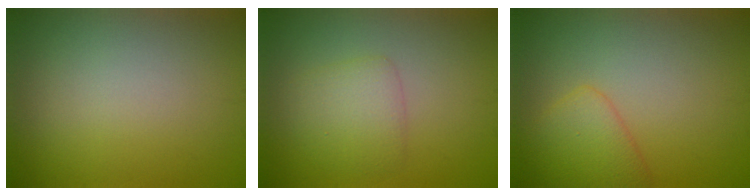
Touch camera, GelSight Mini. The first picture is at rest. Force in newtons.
{"total": 2.7, "press": 2.7, "slide": 0.1}
{"total": 3.1, "press": 3.1, "slide": 0.1}